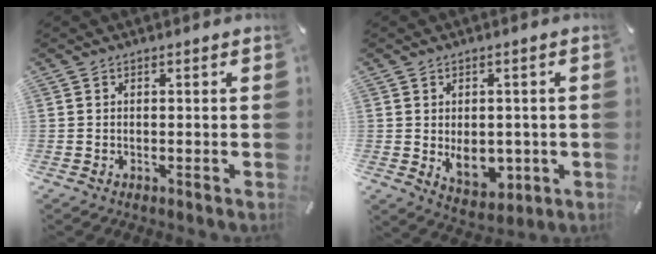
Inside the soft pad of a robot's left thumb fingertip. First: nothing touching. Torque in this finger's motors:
{"motor_torque": [0.50, 1.82, 0.35, -0.15, 0.20]}